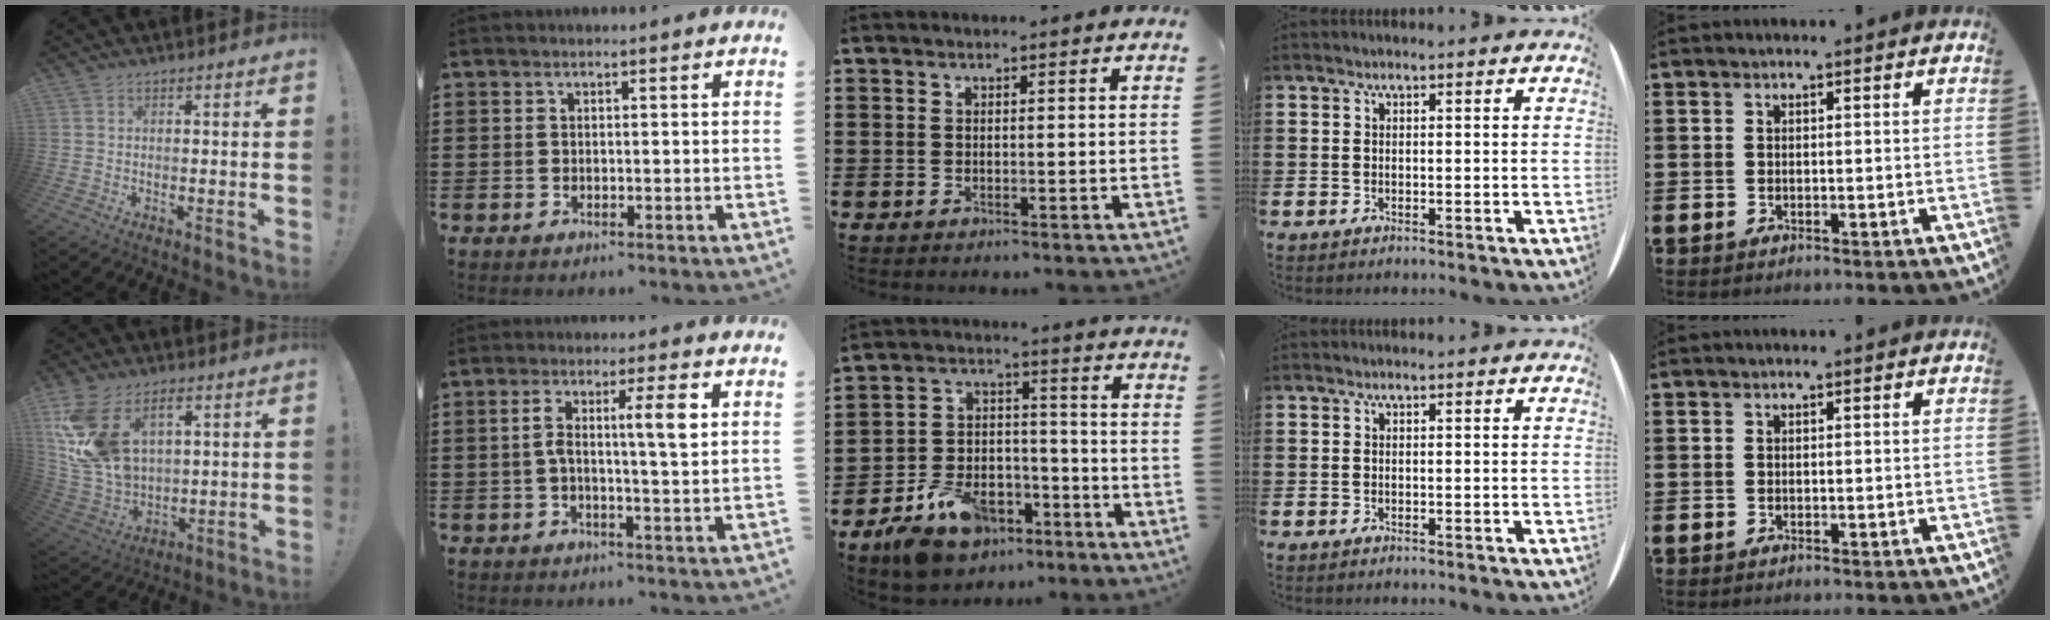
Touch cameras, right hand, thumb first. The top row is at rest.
{"thumb": {"total": 17.0, "force": [7.2, 10.8, 11.0], "torque": [-0.230, -0.044, 0.134]}, "index": {"total": 6.8, "force": [1.2, 1.1, 6.6], "torque": [-0.125, 0.003, 0.014]}, "middle": {"total": 9.0, "force": [-7.1, 4.5, 3.3], "torque": [-0.073, 0.033, -0.135]}}